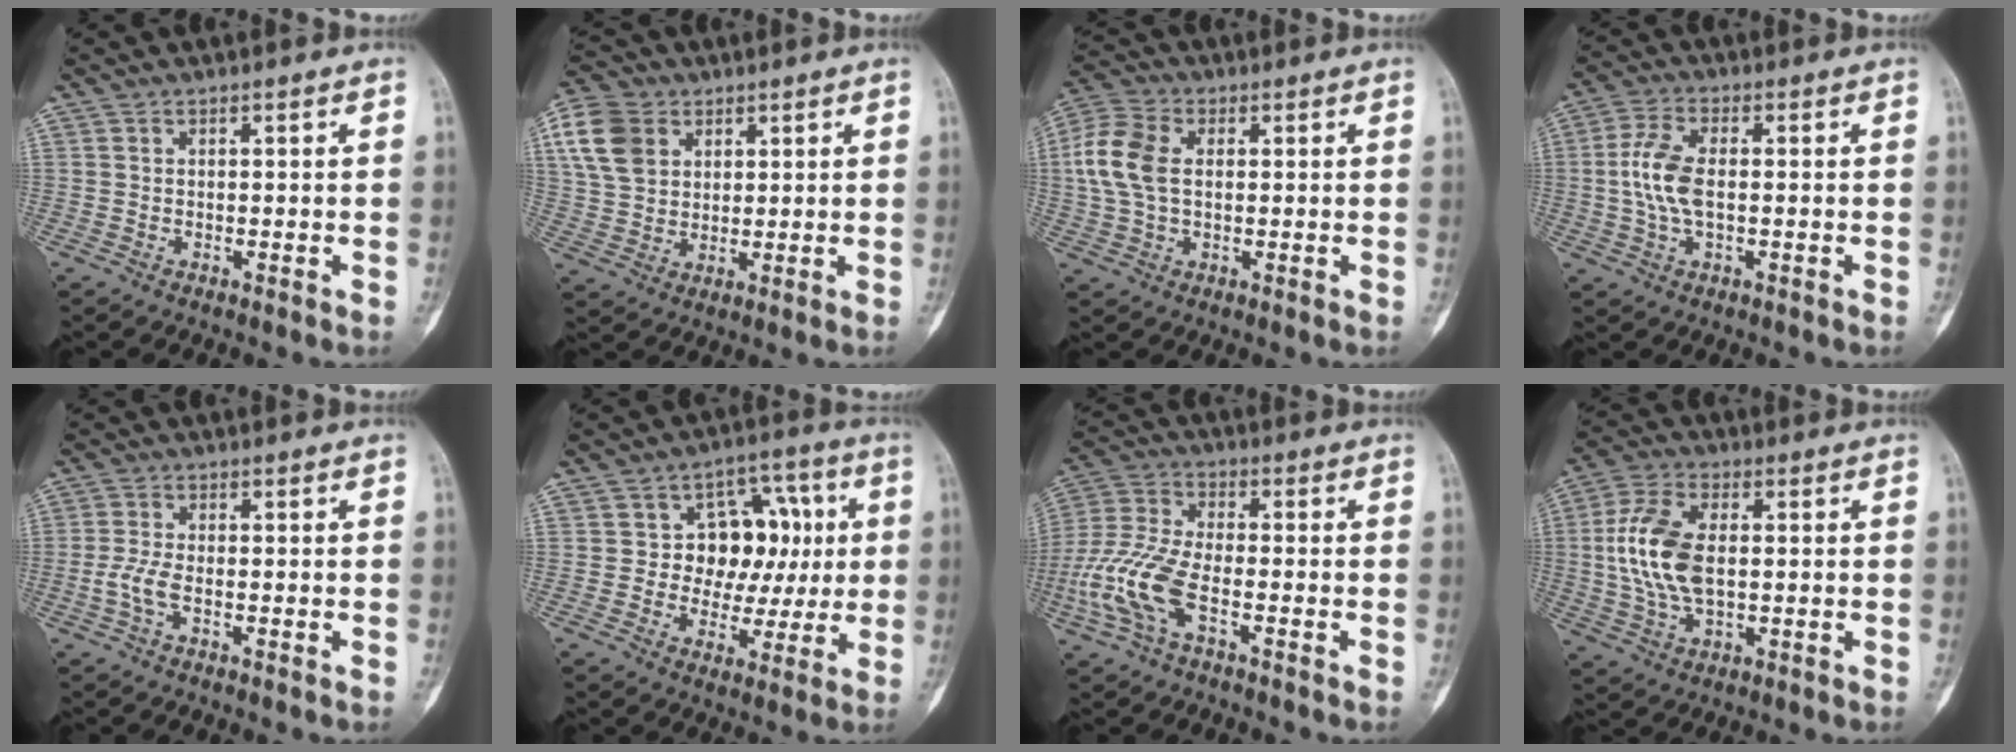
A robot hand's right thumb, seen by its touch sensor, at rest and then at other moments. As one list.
[{"total": 10.5, "force": [4.0, 7.9, 5.7], "torque": [-0.101, -0.002, 0.075]}, {"total": 9.9, "force": [1.0, 6.3, 7.6], "torque": [-0.173, 0.019, 0.018]}, {"total": 8.0, "force": [-0.2, 3.9, 7.0], "torque": [-0.157, 0.013, -0.006]}, {"total": 3.5, "force": [-1.1, 1.4, 3.1], "torque": [-0.077, 0.004, -0.025]}, {"total": 12.9, "force": [1.6, 9.7, 8.4], "torque": [-0.055, 0.019, 0.025]}, {"total": 12.1, "force": [-4.4, 5.3, 9.9], "torque": [-0.234, 0.024, -0.090]}, {"total": 12.7, "force": [0.4, 7.1, 10.6], "torque": [-0.220, 0.010, 0.008]}]